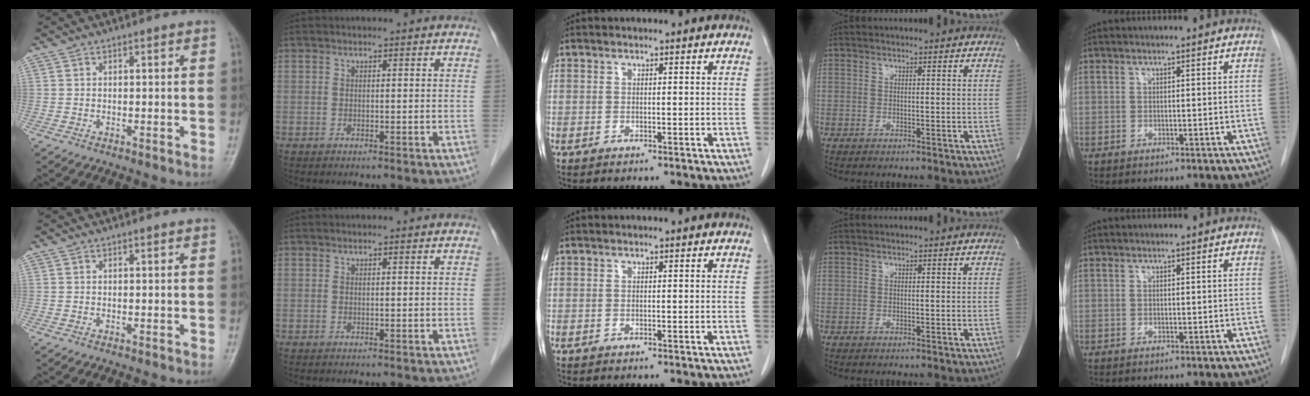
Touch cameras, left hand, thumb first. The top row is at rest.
{}